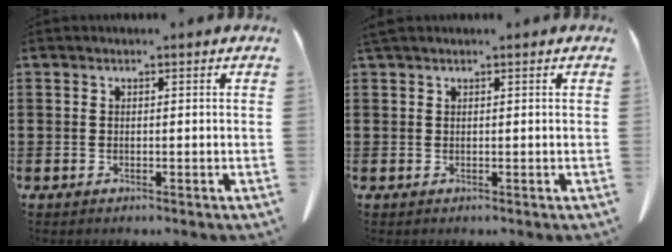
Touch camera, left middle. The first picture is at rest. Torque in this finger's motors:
{"motor_torque": [0.86, 0.38, 0.07, 0.05]}